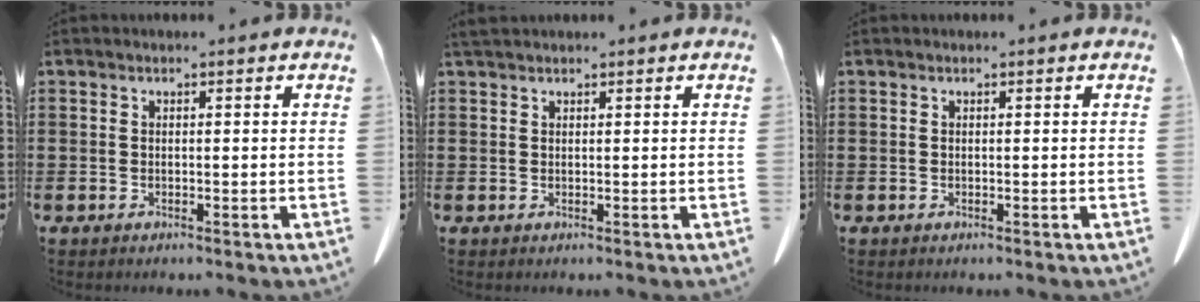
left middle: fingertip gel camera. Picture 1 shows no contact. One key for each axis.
{"total": 0.9, "fx": 0.8, "fy": 0.3, "fz": 0.3, "tx": -0.009, "ty": 0.002, "tz": 0.015}
{"total": 0.0}